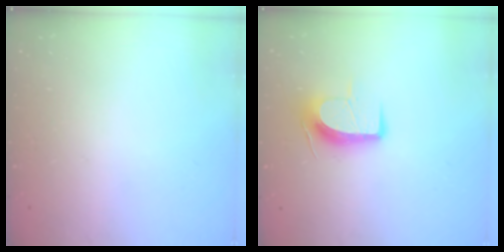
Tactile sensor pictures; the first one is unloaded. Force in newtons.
{"total": 10.5, "press": 10.5, "slide": 0.9}